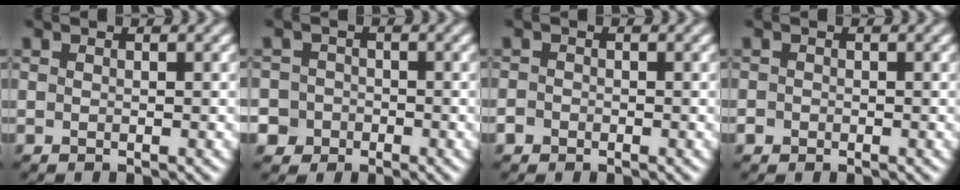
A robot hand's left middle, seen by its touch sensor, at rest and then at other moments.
{"total": 5.1, "force": [-2.3, 4.5, 0.7], "torque": [0.000, 0.005, -0.064]}
{"total": 1.2, "force": [-0.7, 0.9, 0.3], "torque": [-0.001, 0.000, -0.014]}
{"total": 0.9, "force": [-0.4, 0.8, 0.1], "torque": [0.002, -0.003, -0.008]}